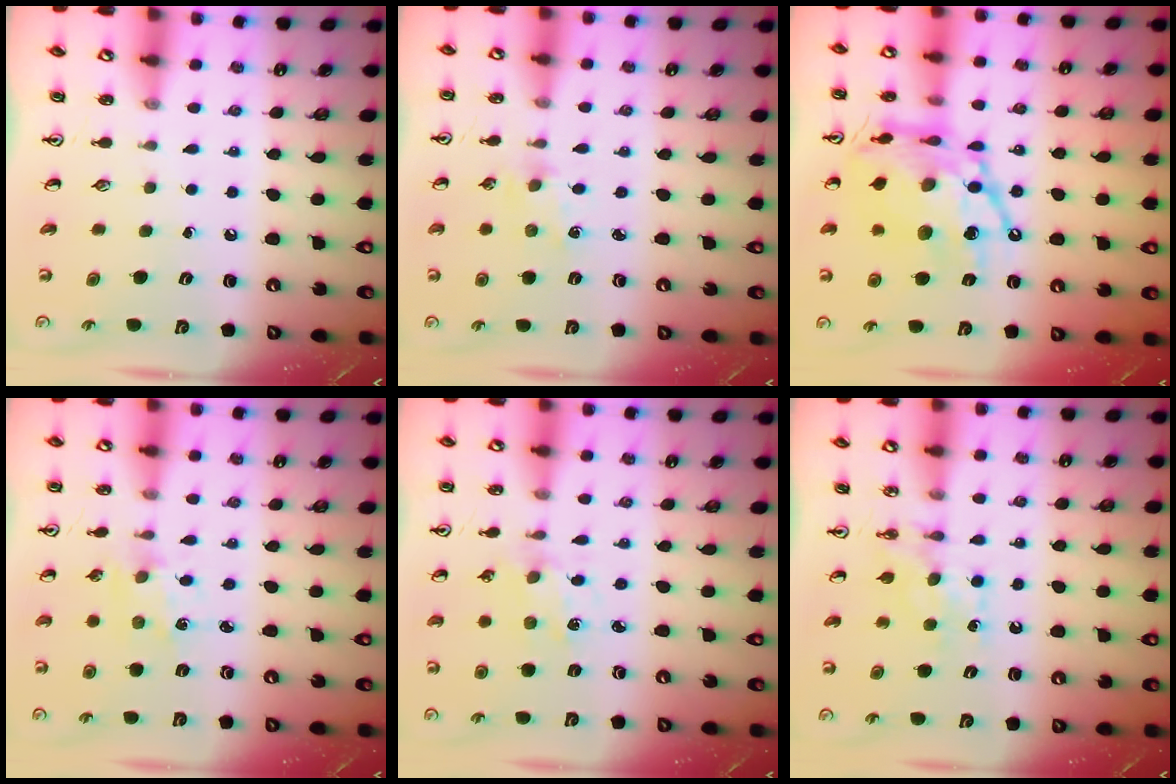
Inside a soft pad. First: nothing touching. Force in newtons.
{"total": 2.2, "press": 2.1, "slide": 0.3}
{"total": 19.5, "press": 19.3, "slide": 2.2}
{"total": 1.7, "press": 1.7, "slide": 0.3}
{"total": 1.1, "press": 1.0, "slide": 0.2}
{"total": 5.5, "press": 5.5, "slide": 0.7}